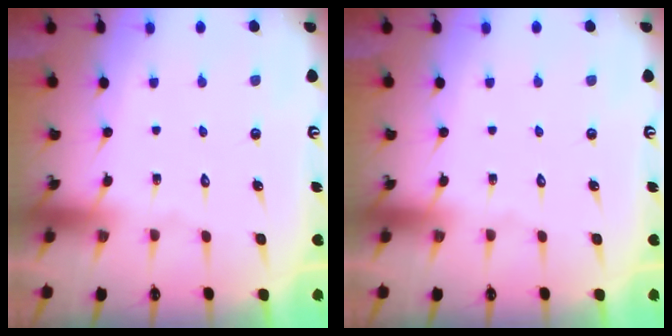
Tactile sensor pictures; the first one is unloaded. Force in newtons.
{"total": 0.0}